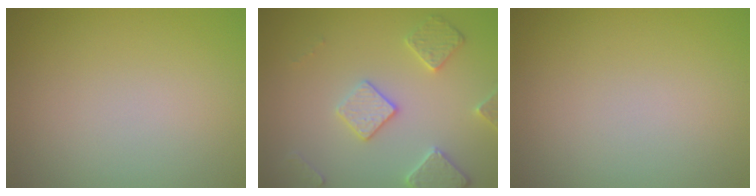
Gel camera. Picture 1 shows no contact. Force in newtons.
{"total": 3.7, "press": 3.4, "slide": 1.5}
{"total": 0.0}